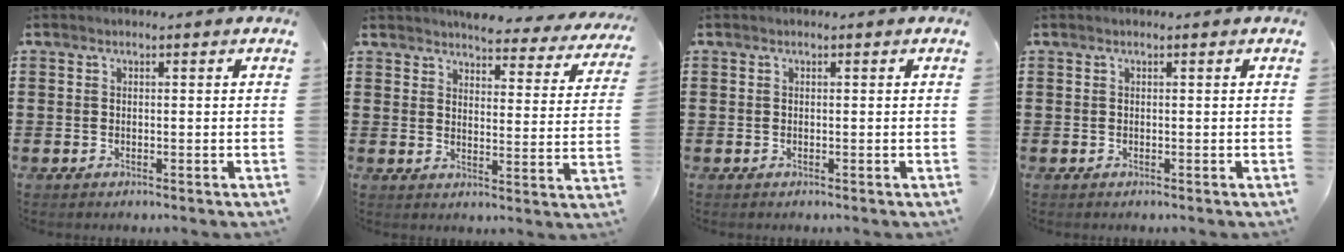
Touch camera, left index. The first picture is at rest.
{"total": 4.7, "force": [4.5, 0.5, 1.2], "torque": [-0.037, -0.031, 0.077]}
{"total": 0.0}
{"total": 0.0}